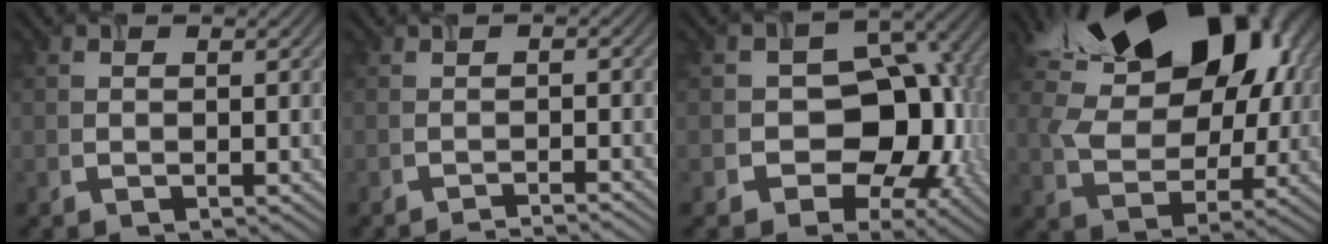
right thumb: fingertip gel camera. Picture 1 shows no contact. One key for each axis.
{"total": 1.8, "fx": -1.6, "fy": 0.0, "fz": 0.9, "tx": -0.011, "ty": 0.000, "tz": -0.030}
{"total": 13.8, "fx": -2.6, "fy": 10.4, "fz": 8.7, "tx": -0.094, "ty": -0.010, "tz": -0.068}
{"total": 20.4, "fx": 9.2, "fy": 13.0, "fz": 12.9, "tx": -0.215, "ty": 0.051, "tz": 0.157}